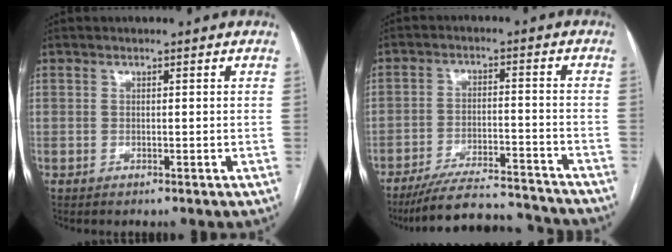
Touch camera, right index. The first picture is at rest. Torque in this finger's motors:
{"motor_torque": [0.98, -1.16, 0.29, 0.05]}